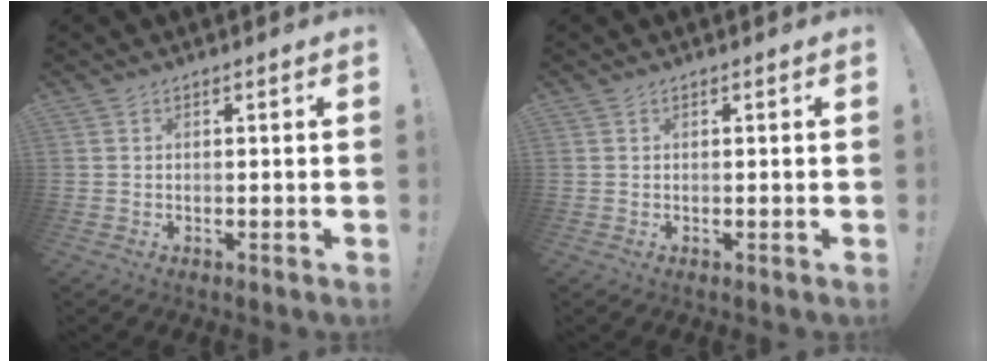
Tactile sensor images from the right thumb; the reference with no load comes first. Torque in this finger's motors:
{"motor_torque": [0.00, 0.10, -0.16, 0.09, 0.04]}